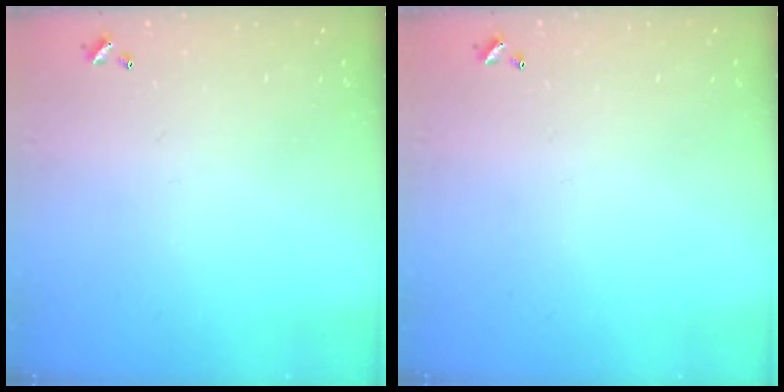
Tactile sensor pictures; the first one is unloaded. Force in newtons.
{"total": 0.0}